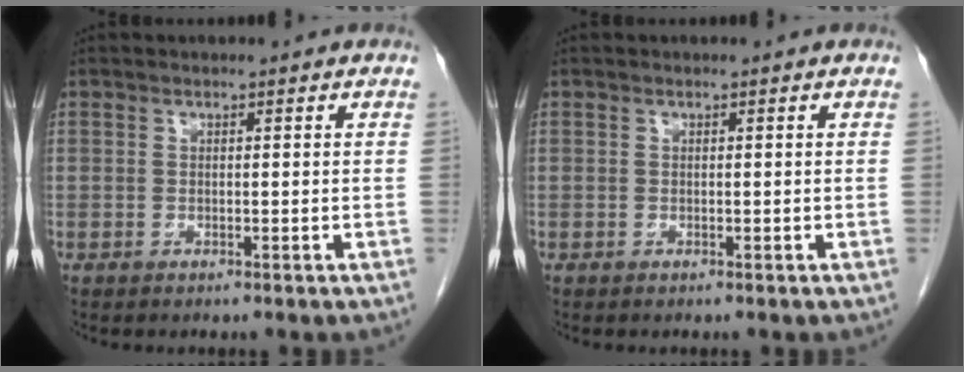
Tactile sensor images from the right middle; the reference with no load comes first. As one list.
[{"total": 0.0}]